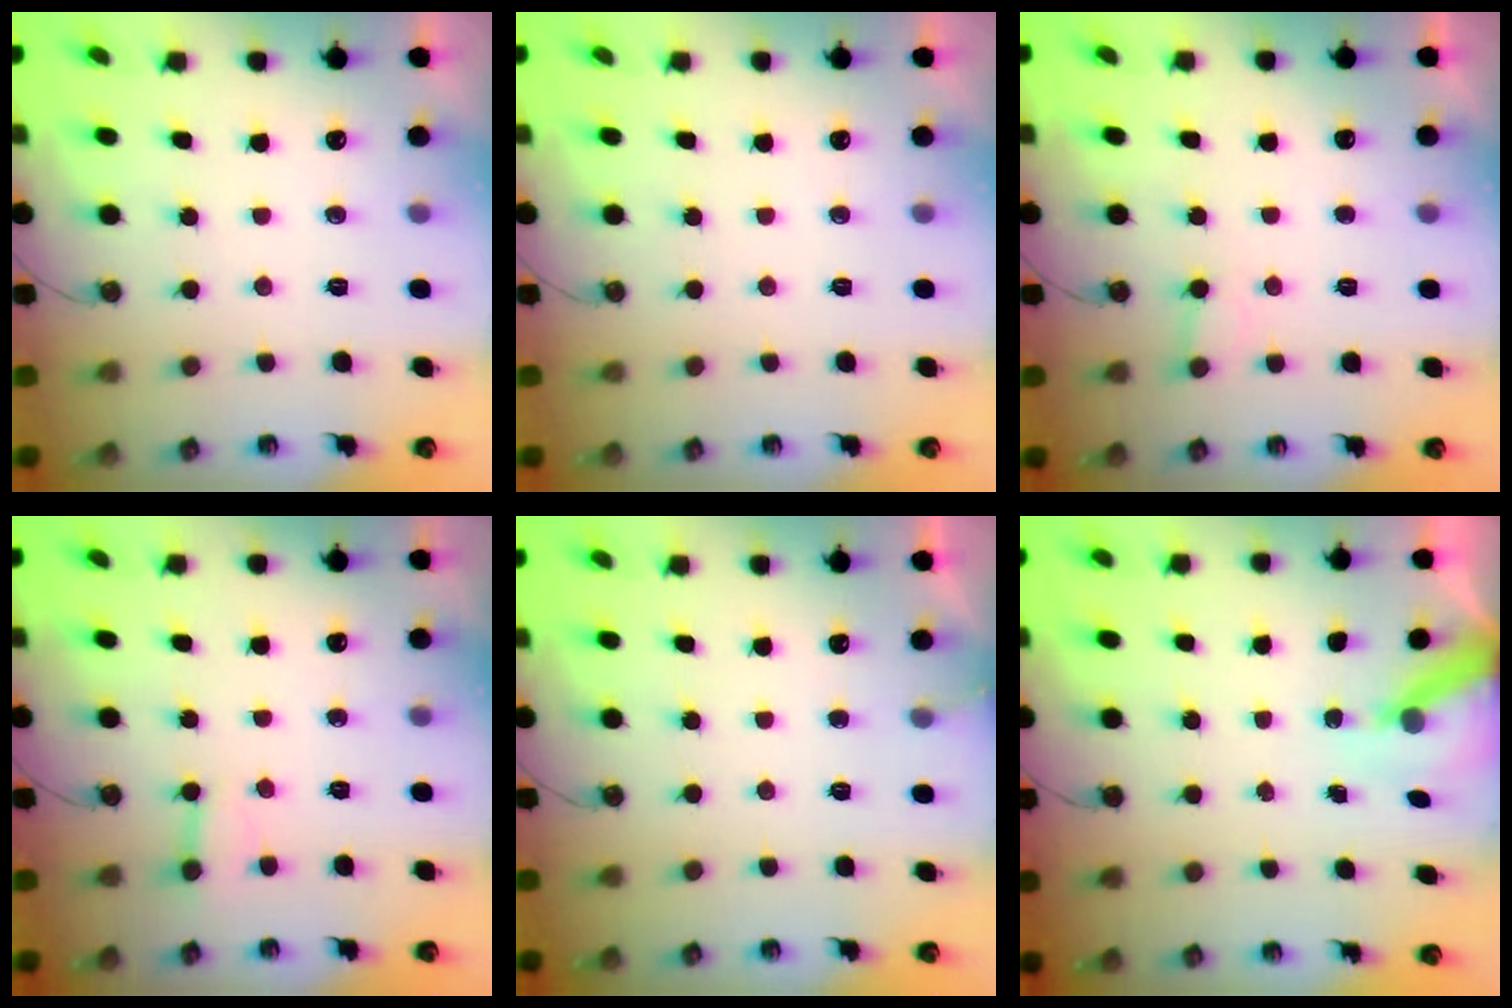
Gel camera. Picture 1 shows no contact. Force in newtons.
{"total": 0.0}
{"total": 4.7, "press": 4.6, "slide": 0.4}
{"total": 1.9, "press": 1.9, "slide": 0.1}
{"total": 3.0, "press": 3.0, "slide": 0.1}
{"total": 6.7, "press": 6.7, "slide": 0.7}